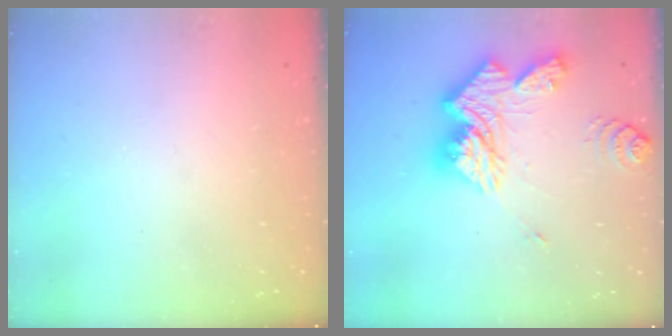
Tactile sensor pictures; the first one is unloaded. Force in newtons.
{"total": 19.3, "press": 19.1, "slide": 2.0}